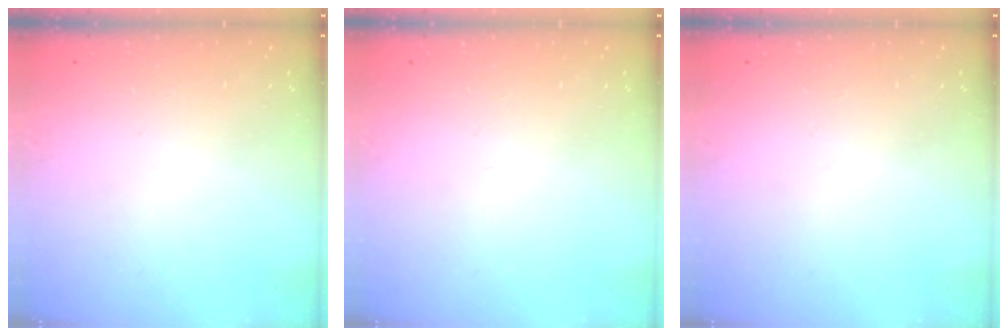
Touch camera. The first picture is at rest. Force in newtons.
{"total": 0.0}
{"total": 0.0}